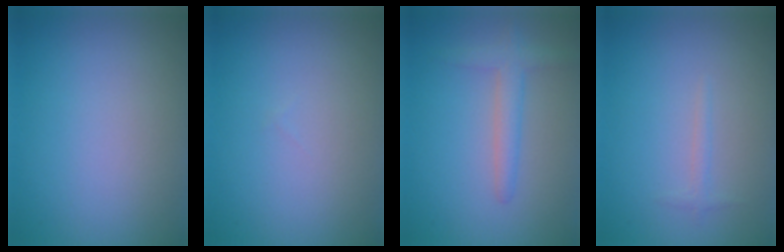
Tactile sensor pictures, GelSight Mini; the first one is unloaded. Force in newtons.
{"total": 0.0}
{"total": 2.3, "press": 2.3, "slide": 0.2}
{"total": 0.7, "press": 0.7, "slide": 0.0}